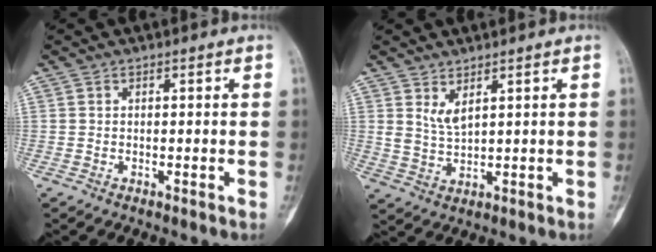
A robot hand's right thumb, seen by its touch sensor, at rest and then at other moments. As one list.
[{"total": 3.4, "force": [2.1, 1.2, 2.5], "torque": [-0.043, -0.023, 0.049]}]